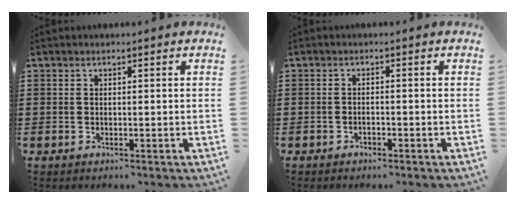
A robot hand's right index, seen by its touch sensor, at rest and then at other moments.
{"total": 0.7, "force": [-0.7, -0.3, 0.2], "torque": [-0.001, -0.003, -0.012]}